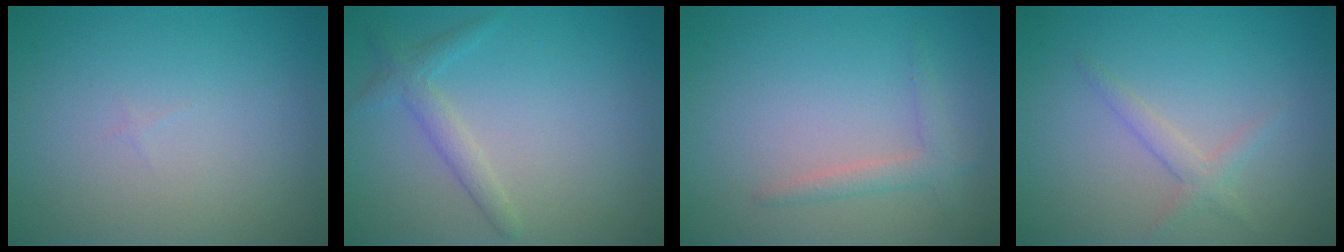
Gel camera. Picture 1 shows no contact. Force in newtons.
{"total": 1.9, "press": 1.9, "slide": 0.1}
{"total": 1.6, "press": 1.6, "slide": 0.0}
{"total": 1.6, "press": 1.6, "slide": 0.1}